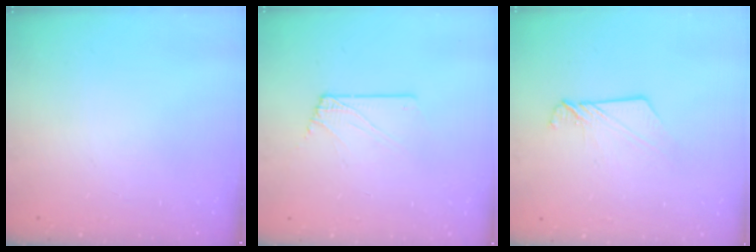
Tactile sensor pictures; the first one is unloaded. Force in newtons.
{"total": 2.6, "press": 2.6, "slide": 0.2}
{"total": 6.9, "press": 6.9, "slide": 0.2}